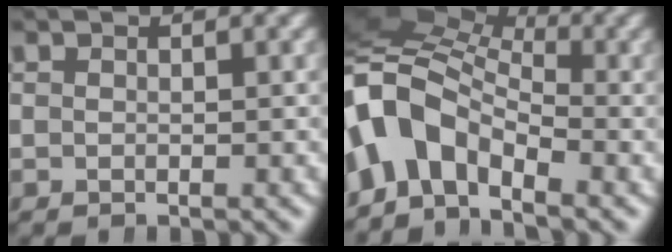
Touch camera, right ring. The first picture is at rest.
{"total": 13.1, "force": [0.5, 10.6, 7.6], "torque": [-0.182, -0.010, -0.008]}